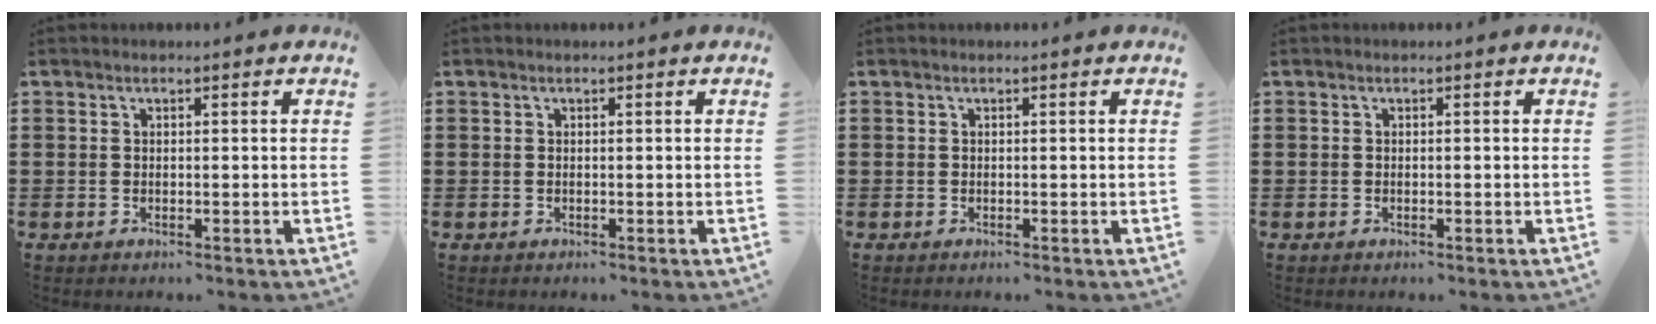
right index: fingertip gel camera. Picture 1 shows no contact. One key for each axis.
{"total": 0.0}
{"total": 0.0}
{"total": 0.0}